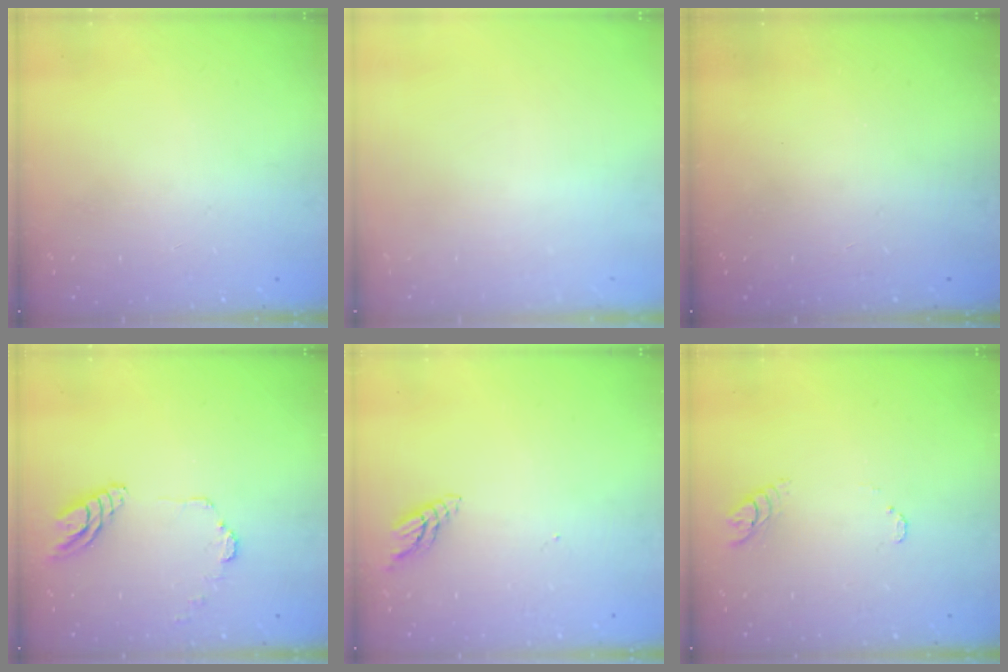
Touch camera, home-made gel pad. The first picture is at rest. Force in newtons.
{"total": 0.0}
{"total": 0.0}
{"total": 11.2, "press": 11.1, "slide": 1.6}
{"total": 6.8, "press": 6.8, "slide": 0.4}
{"total": 3.7, "press": 3.7, "slide": 0.2}